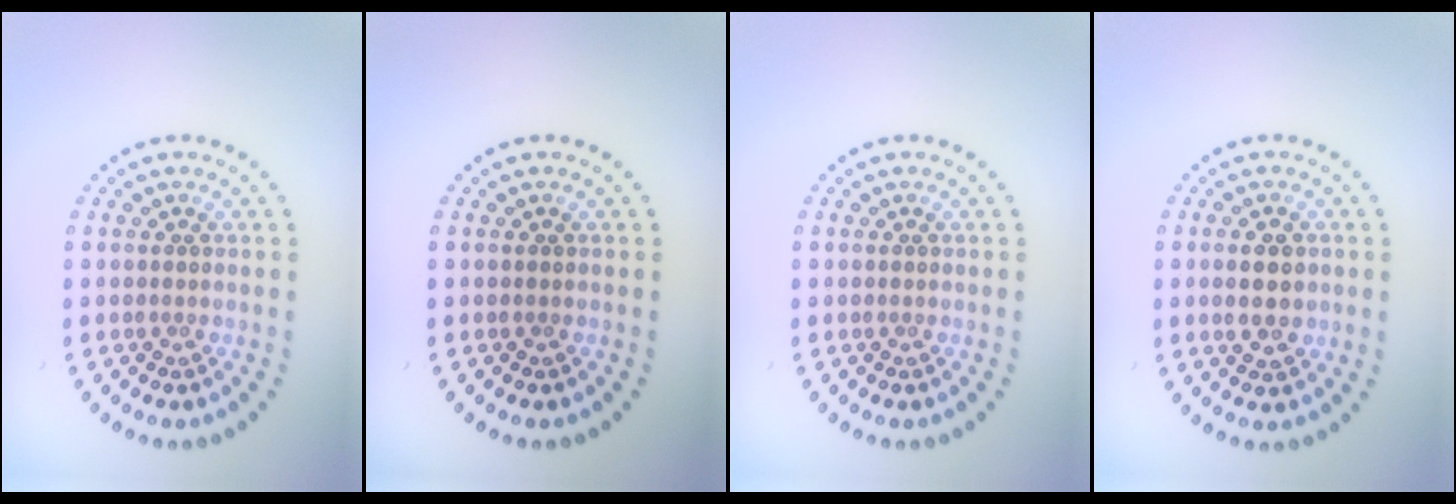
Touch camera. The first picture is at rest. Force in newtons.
{"total": 0.0}
{"total": 0.0}
{"total": 2.9, "press": 2.9, "slide": 0.1}